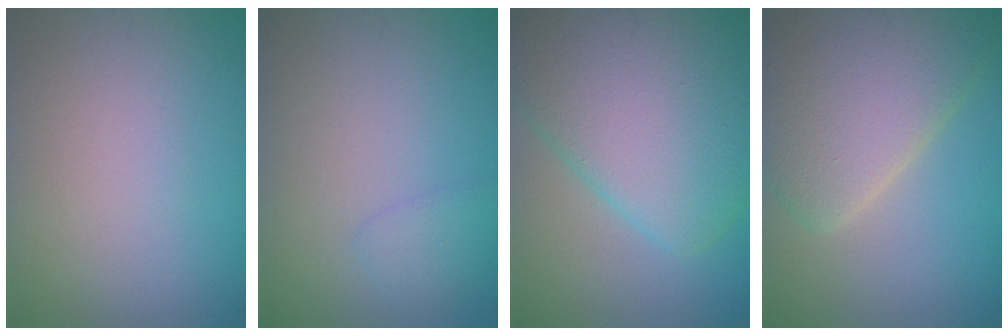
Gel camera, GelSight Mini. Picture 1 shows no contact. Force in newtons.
{"total": 1.3, "press": 1.3, "slide": 0.0}
{"total": 10.9, "press": 10.9, "slide": 0.7}
{"total": 8.3, "press": 8.3, "slide": 0.6}